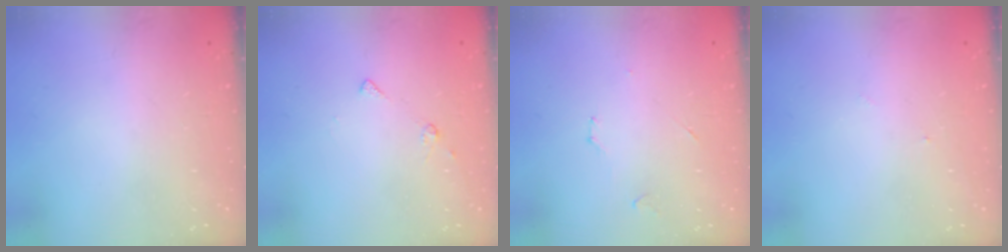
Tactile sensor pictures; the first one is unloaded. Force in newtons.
{"total": 4.9, "press": 4.8, "slide": 0.6}
{"total": 3.8, "press": 3.8, "slide": 0.5}
{"total": 2.8, "press": 2.8, "slide": 0.3}